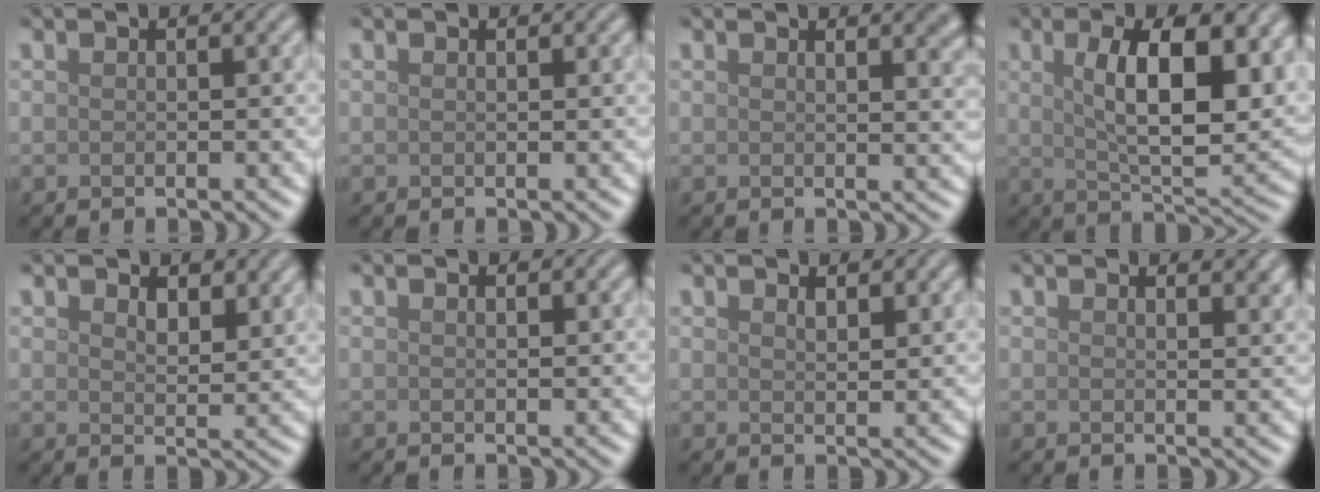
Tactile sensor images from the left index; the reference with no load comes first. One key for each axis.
{"total": 0.0}
{"total": 3.0, "fx": 1.8, "fy": 1.1, "fz": 2.1, "tx": -0.010, "ty": 0.003, "tz": 0.023}
{"total": 11.2, "fx": 2.8, "fy": 4.4, "fz": 9.9, "tx": -0.144, "ty": -0.002, "tz": 0.049}
{"total": 3.4, "fx": 2.3, "fy": 1.6, "fz": 1.8, "tx": -0.036, "ty": -0.006, "tz": 0.036}
{"total": 0.5, "fx": 0.4, "fy": 0.1, "fz": 0.3, "tx": -0.004, "ty": -0.002, "tz": 0.007}
{"total": 1.5, "fx": 1.2, "fy": 0.5, "fz": 0.7, "tx": -0.015, "ty": -0.003, "tz": 0.023}
{"total": 2.4, "fx": 2.1, "fy": 0.7, "fz": 1.0, "tx": -0.005, "ty": -0.001, "tz": 0.027}